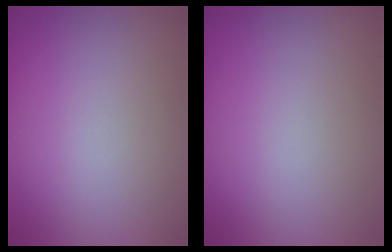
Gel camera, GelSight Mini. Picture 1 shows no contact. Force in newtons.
{"total": 0.0}